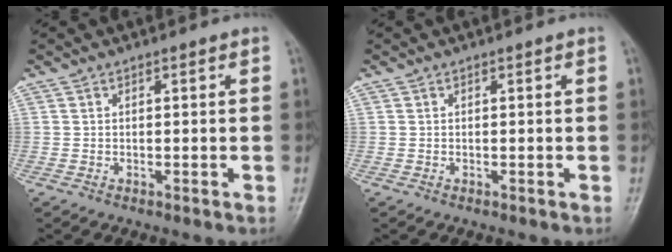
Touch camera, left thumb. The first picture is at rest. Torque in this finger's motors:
{"motor_torque": [0.00, 0.00, -0.07, -0.07, 0.00]}